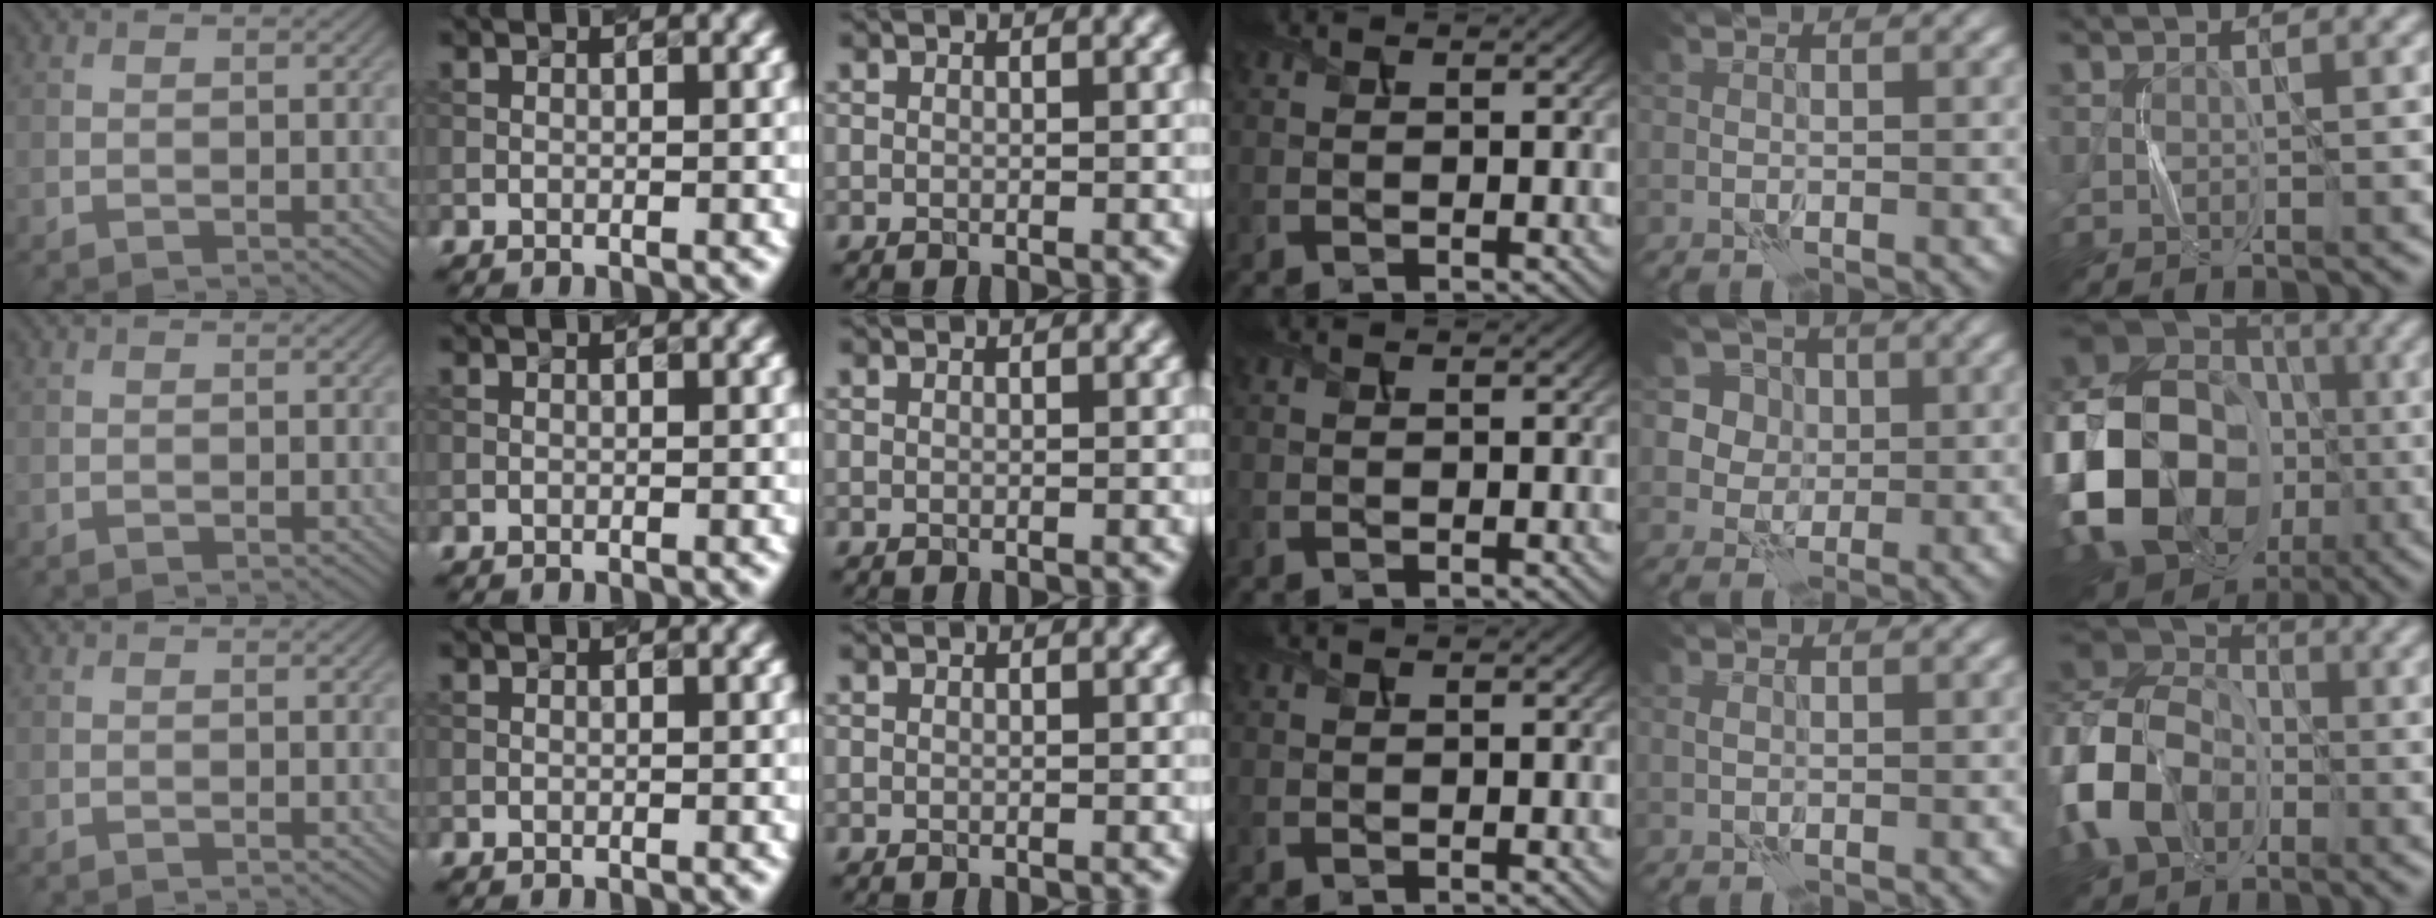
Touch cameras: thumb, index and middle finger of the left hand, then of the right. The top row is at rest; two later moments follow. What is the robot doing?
{"motion": "press", "object": "button"}